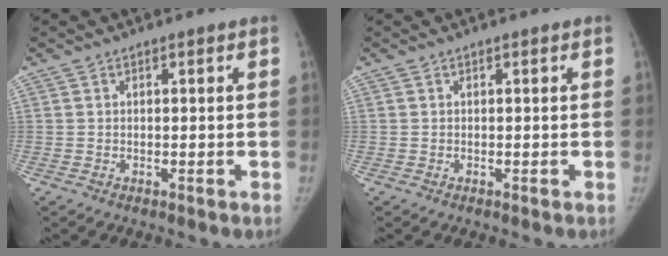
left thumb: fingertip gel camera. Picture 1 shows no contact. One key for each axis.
{"total": 0.0}